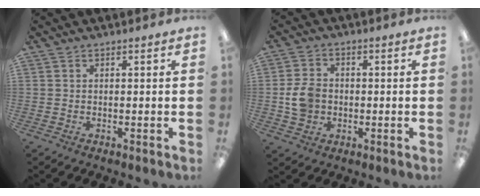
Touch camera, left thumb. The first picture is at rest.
{"total": 6.9, "force": [-0.7, 5.8, 3.8], "torque": [-0.075, 0.010, -0.011]}